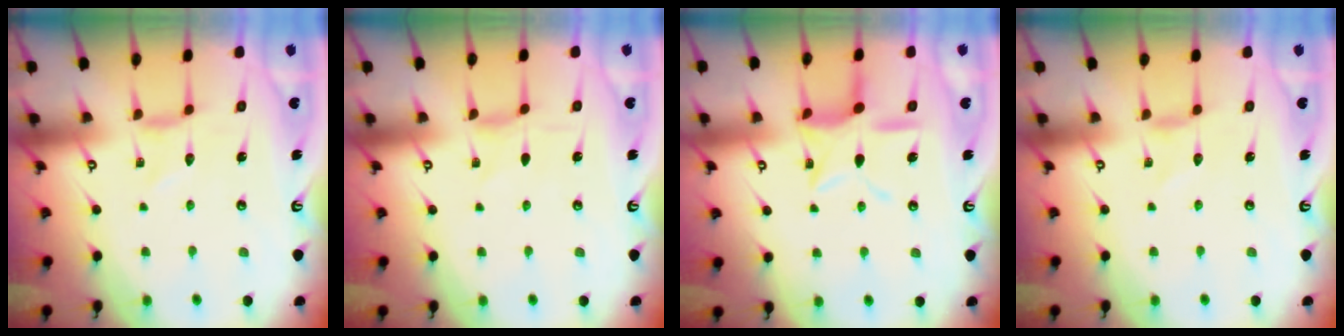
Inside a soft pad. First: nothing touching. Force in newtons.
{"total": 0.0}
{"total": 11.7, "press": 11.7, "slide": 1.0}
{"total": 0.0}